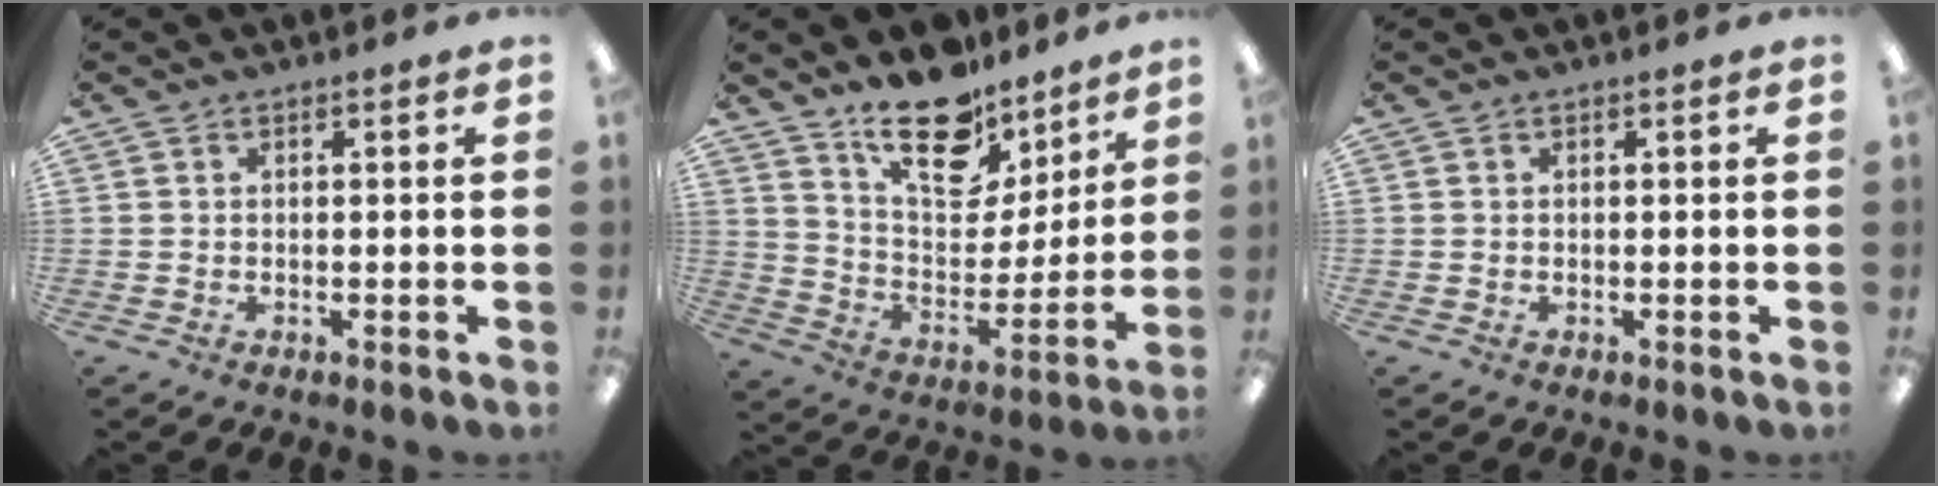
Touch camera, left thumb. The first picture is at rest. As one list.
[{"total": 18.1, "force": [13.6, 8.8, 8.0], "torque": [-0.124, -0.092, 0.243]}, {"total": 0.0}]